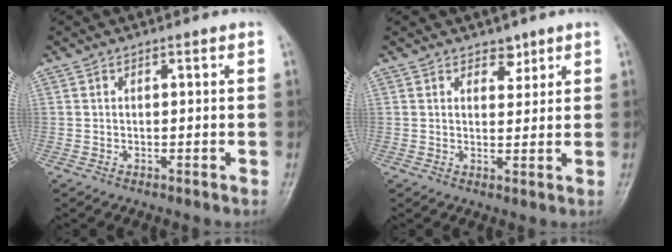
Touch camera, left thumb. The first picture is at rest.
{"total": 2.7, "force": [2.0, 1.6, 1.0], "torque": [0.005, -0.013, 0.030]}